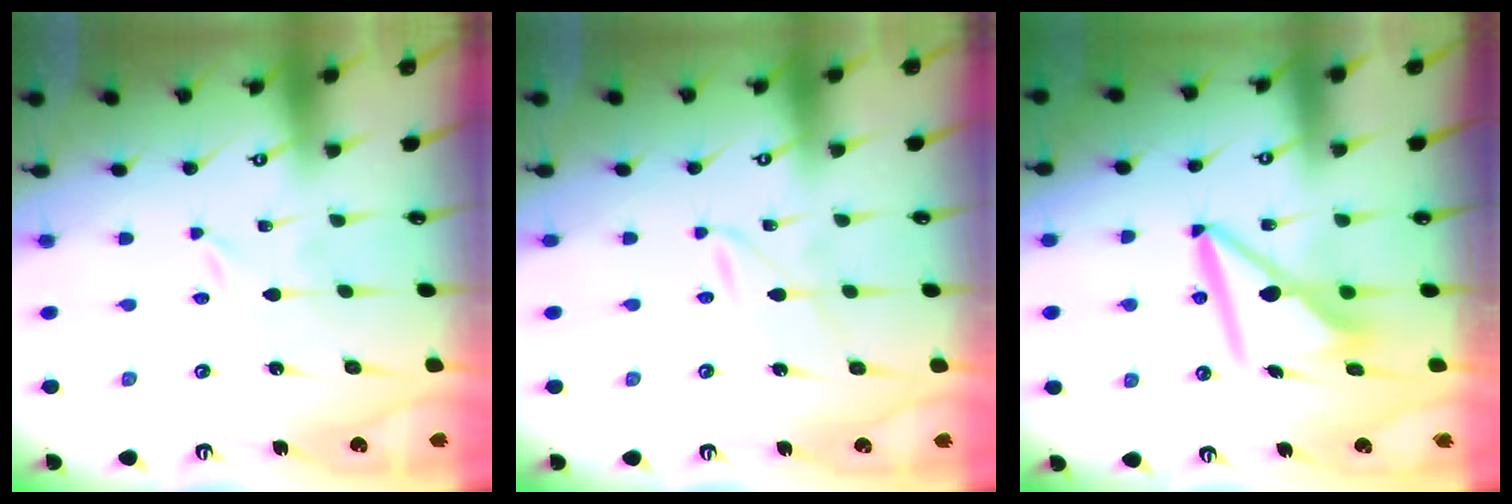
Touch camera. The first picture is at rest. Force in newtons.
{"total": 2.5, "press": 2.5, "slide": 0.3}
{"total": 9.7, "press": 9.7, "slide": 1.1}